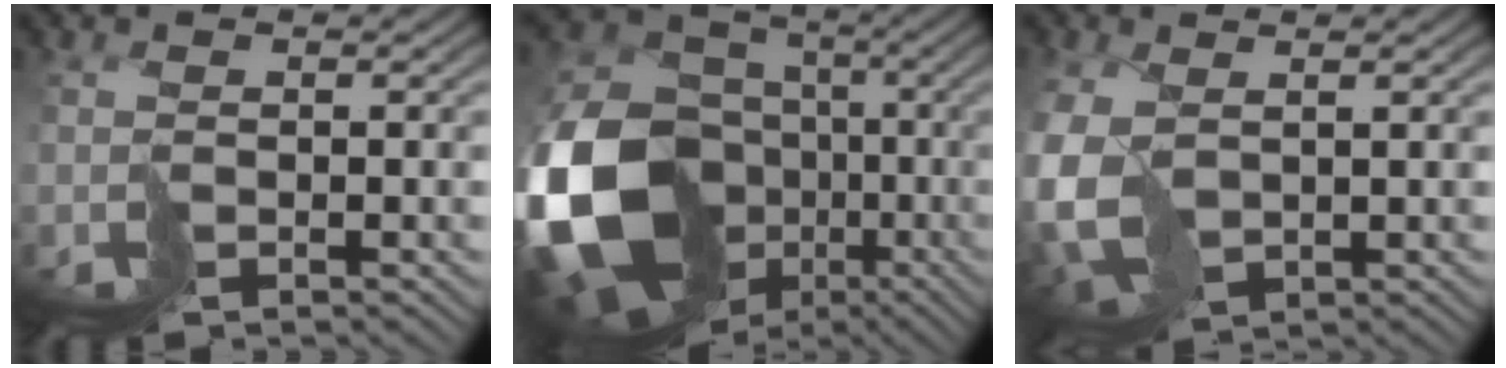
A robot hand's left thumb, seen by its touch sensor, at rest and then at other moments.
{"total": 22.2, "force": [-6.1, 18.6, 10.5], "torque": [-0.300, -0.065, -0.089]}
{"total": 7.4, "force": [-0.8, 5.2, 5.2], "torque": [-0.161, -0.022, -0.007]}